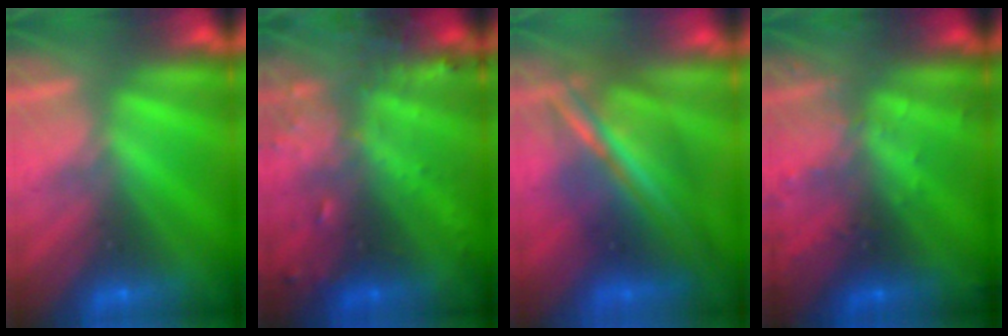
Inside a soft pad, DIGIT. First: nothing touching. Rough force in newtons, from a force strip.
{"total": 7.6}
{"total": 6.1}
{"total": 3.0}